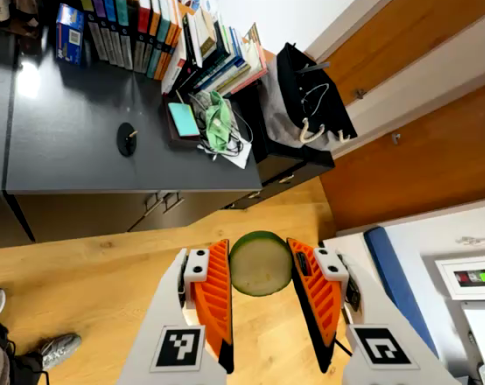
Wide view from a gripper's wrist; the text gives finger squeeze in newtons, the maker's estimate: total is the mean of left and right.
{"total": 9.7, "left": 10.5, "right": 8.9}